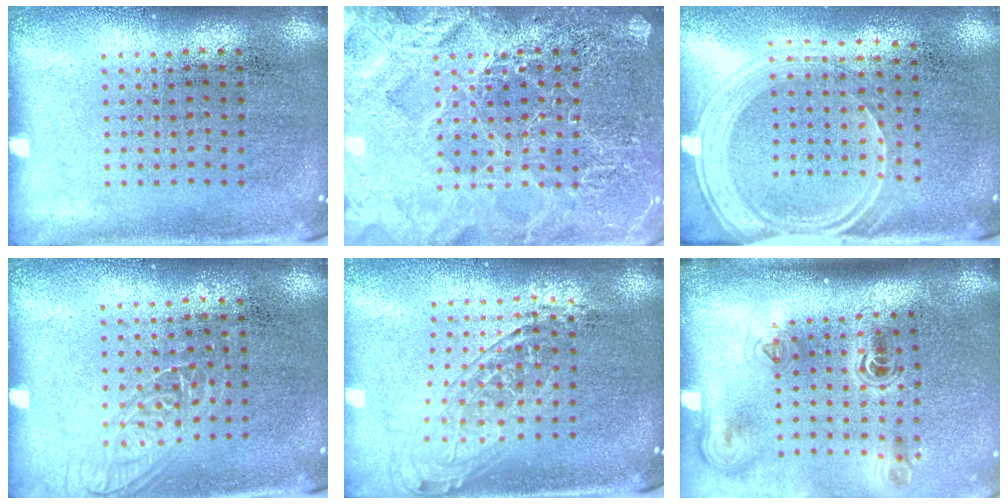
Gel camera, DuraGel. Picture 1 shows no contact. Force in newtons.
{"total": 6.4, "press": 6.3, "slide": 0.9}
{"total": 1.9, "press": 1.6, "slide": 1.1}
{"total": 1.1, "press": 1.0, "slide": 0.5}
{"total": 1.7, "press": 1.3, "slide": 1.0}
{"total": 2.3, "press": 1.5, "slide": 1.7}